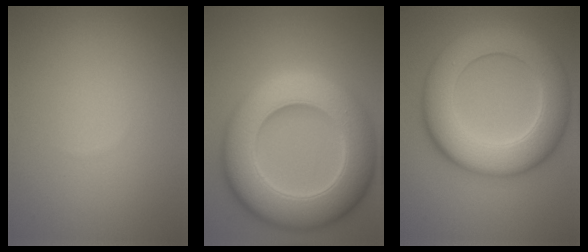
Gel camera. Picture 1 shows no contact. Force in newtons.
{"total": 13.5, "press": 13.3, "slide": 2.2}
{"total": 10.2, "press": 10.2, "slide": 0.4}